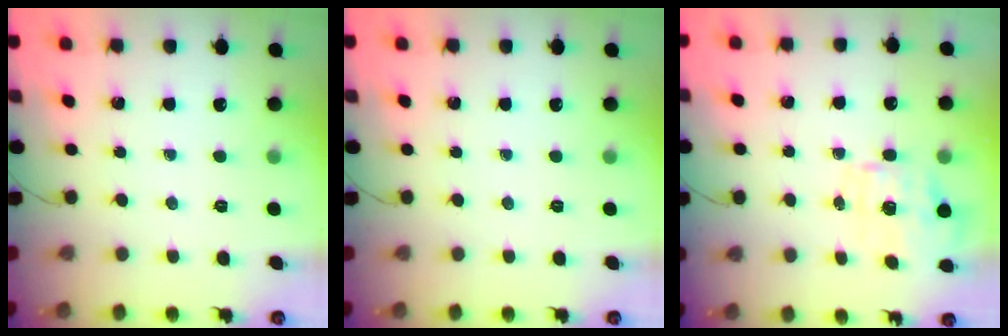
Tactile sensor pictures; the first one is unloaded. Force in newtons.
{"total": 0.0}
{"total": 1.2, "press": 1.1, "slide": 0.5}